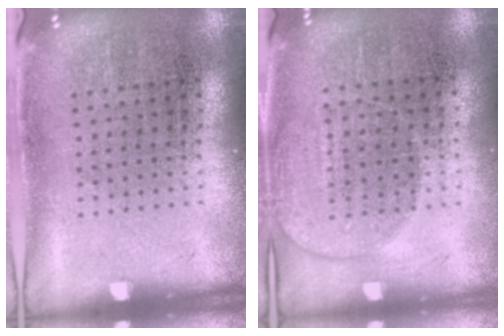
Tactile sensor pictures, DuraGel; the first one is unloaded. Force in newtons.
{"total": 1.4, "press": 1.2, "slide": 0.7}